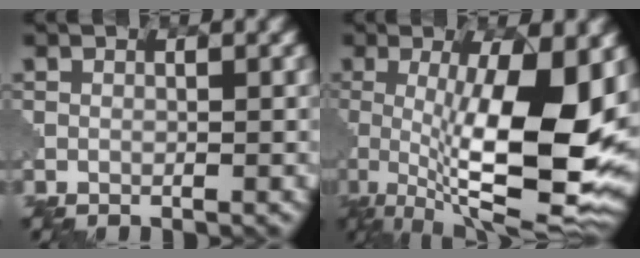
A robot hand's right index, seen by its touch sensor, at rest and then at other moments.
{"total": 13.8, "force": [-0.3, 4.0, 13.2], "torque": [-0.202, -0.017, -0.001]}